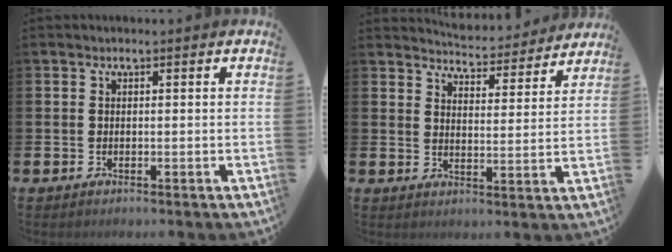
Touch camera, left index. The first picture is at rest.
{"total": 5.2, "force": [5.2, 0.4, 0.1], "torque": [-0.013, -0.043, 0.089]}